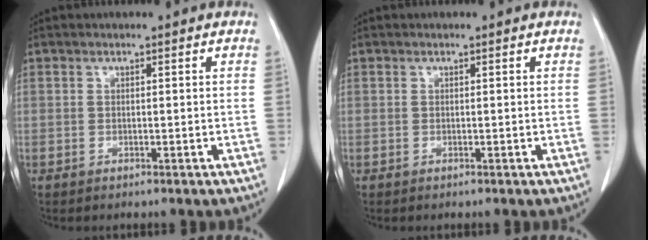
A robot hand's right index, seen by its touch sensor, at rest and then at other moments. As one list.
[{"total": 0.0}]